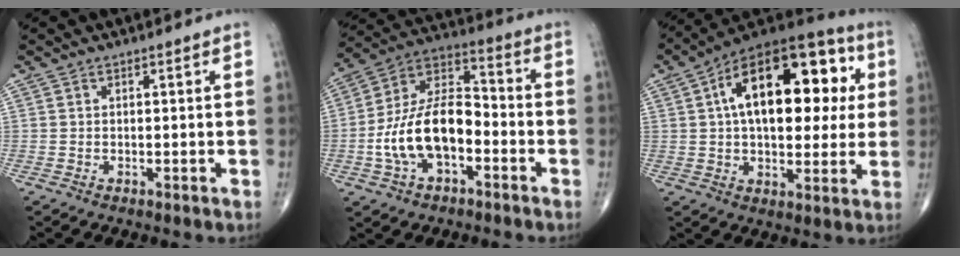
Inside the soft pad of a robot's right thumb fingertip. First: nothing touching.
{"total": 16.2, "force": [-4.2, 9.0, 12.9], "torque": [-0.232, 0.047, -0.079]}
{"total": 24.9, "force": [5.5, 13.0, 20.4], "torque": [-0.282, 0.025, 0.075]}